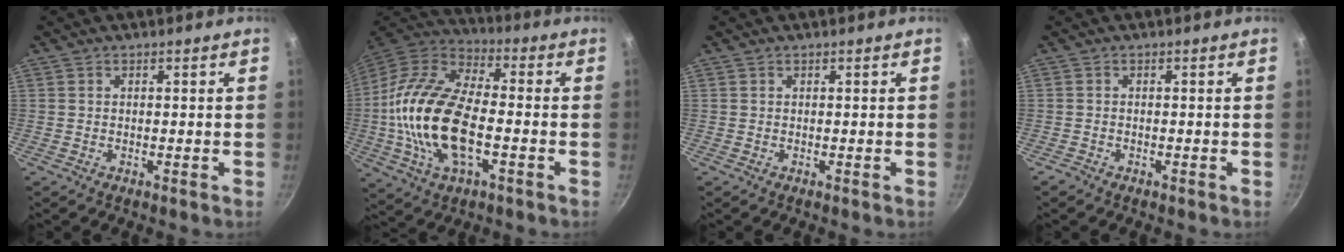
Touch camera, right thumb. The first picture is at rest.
{"total": 21.6, "force": [-3.3, 11.0, 18.3], "torque": [-0.353, 0.031, -0.071]}
{"total": 0.0}
{"total": 0.9, "force": [-0.8, 0.5, 0.2], "torque": [-0.012, 0.009, -0.014]}